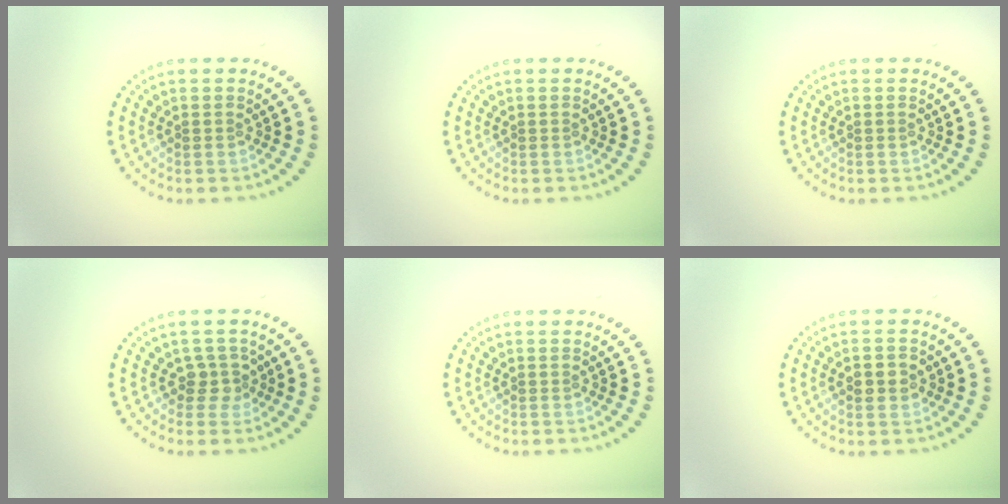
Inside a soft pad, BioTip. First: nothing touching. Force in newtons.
{"total": 0.0}
{"total": 0.0}
{"total": 1.9, "press": 1.4, "slide": 1.2}
{"total": 0.0}
{"total": 1.9, "press": 1.9, "slide": 0.1}